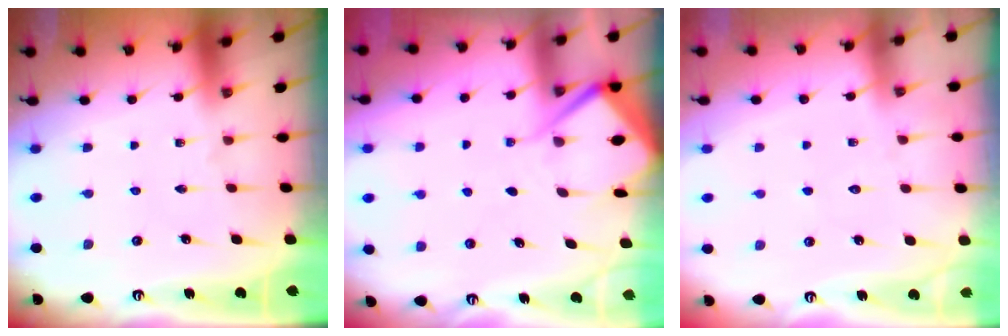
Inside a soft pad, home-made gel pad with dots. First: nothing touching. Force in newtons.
{"total": 6.4, "press": 6.4, "slide": 0.5}
{"total": 5.9, "press": 5.8, "slide": 0.7}